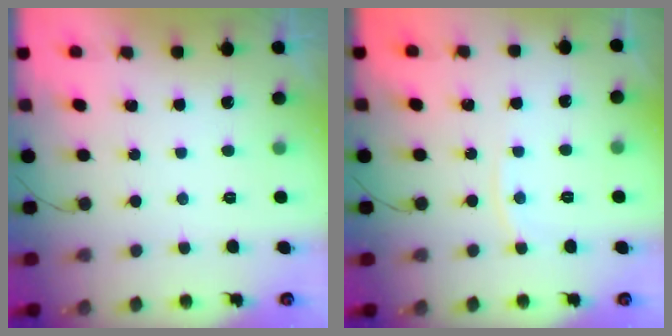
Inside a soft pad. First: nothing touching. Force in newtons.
{"total": 3.3, "press": 3.3, "slide": 0.5}